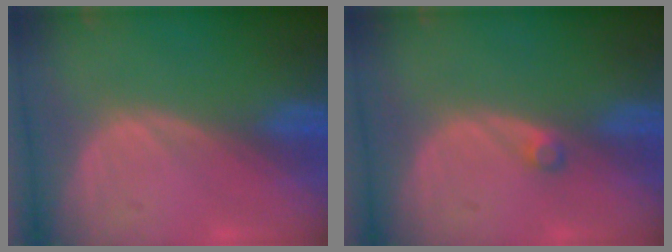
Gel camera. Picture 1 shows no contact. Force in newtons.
{"total": 1.0, "press": 1.0, "slide": 0.2}